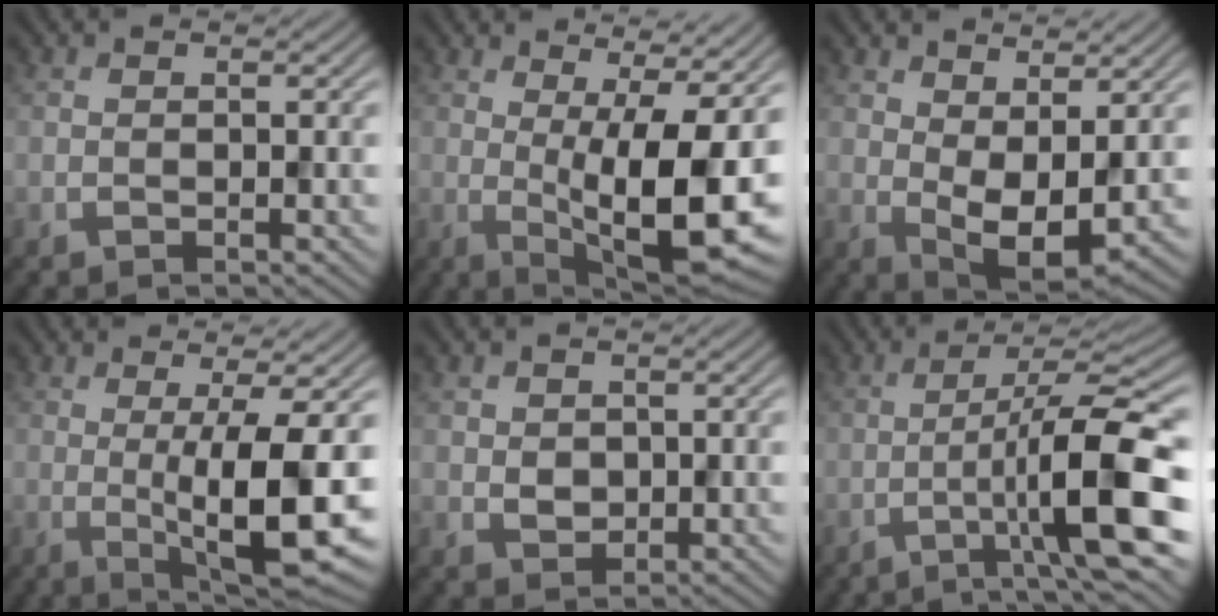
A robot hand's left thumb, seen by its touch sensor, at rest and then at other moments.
{"total": 13.3, "force": [0.4, 3.9, 12.7], "torque": [-0.183, 0.010, 0.015]}
{"total": 6.9, "force": [1.6, 3.5, 5.7], "torque": [-0.111, -0.010, 0.035]}
{"total": 11.1, "force": [-0.9, 2.2, 10.8], "torque": [-0.165, 0.005, -0.010]}
{"total": 1.8, "force": [0.5, 1.6, 0.6], "torque": [-0.023, -0.004, 0.013]}
{"total": 11.1, "force": [-3.6, 1.6, 10.3], "torque": [-0.157, 0.013, -0.068]}